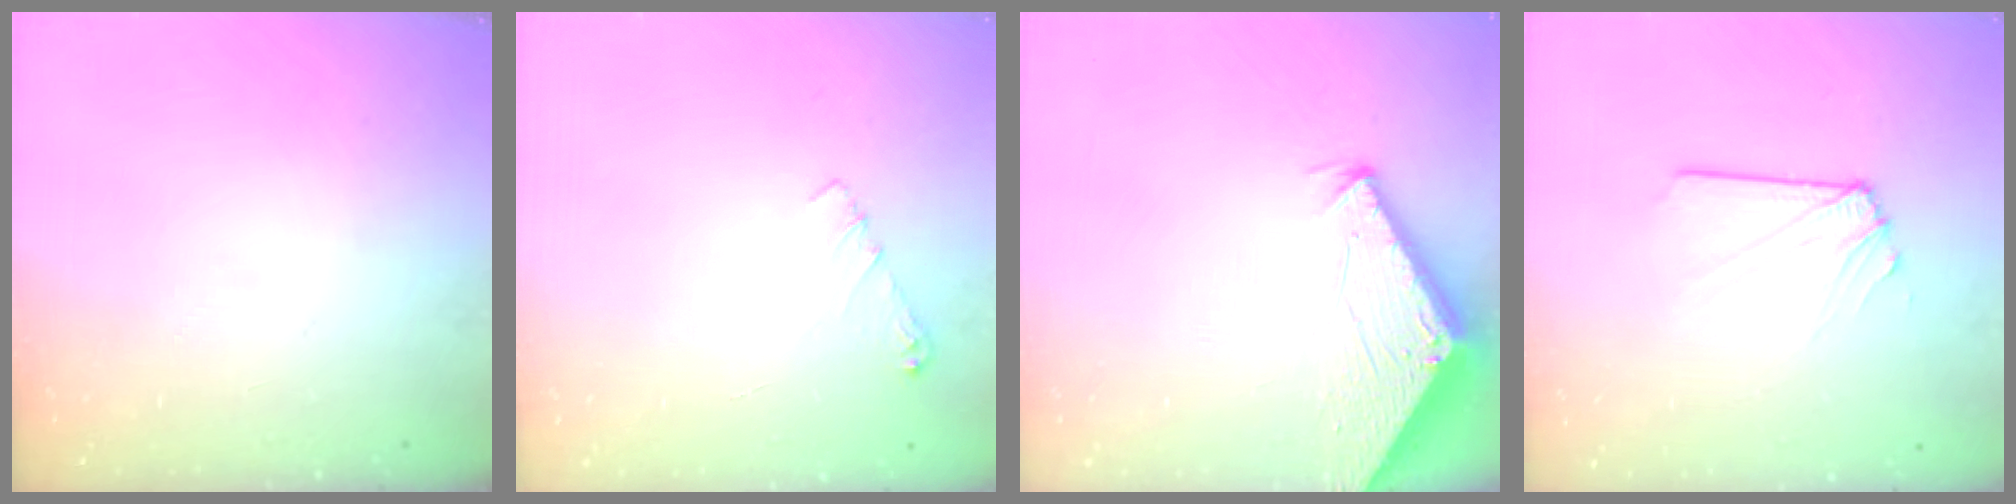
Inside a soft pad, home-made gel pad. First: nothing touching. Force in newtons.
{"total": 4.1, "press": 4.1, "slide": 0.6}
{"total": 2.8, "press": 2.8, "slide": 0.2}
{"total": 2.9, "press": 2.8, "slide": 0.5}